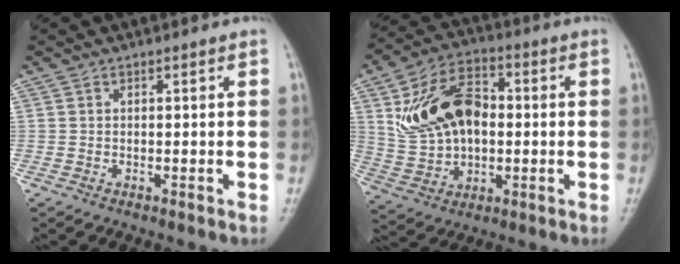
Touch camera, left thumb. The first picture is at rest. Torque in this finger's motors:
{"motor_torque": [0.03, 1.53, 0.26, -0.01, 0.52]}